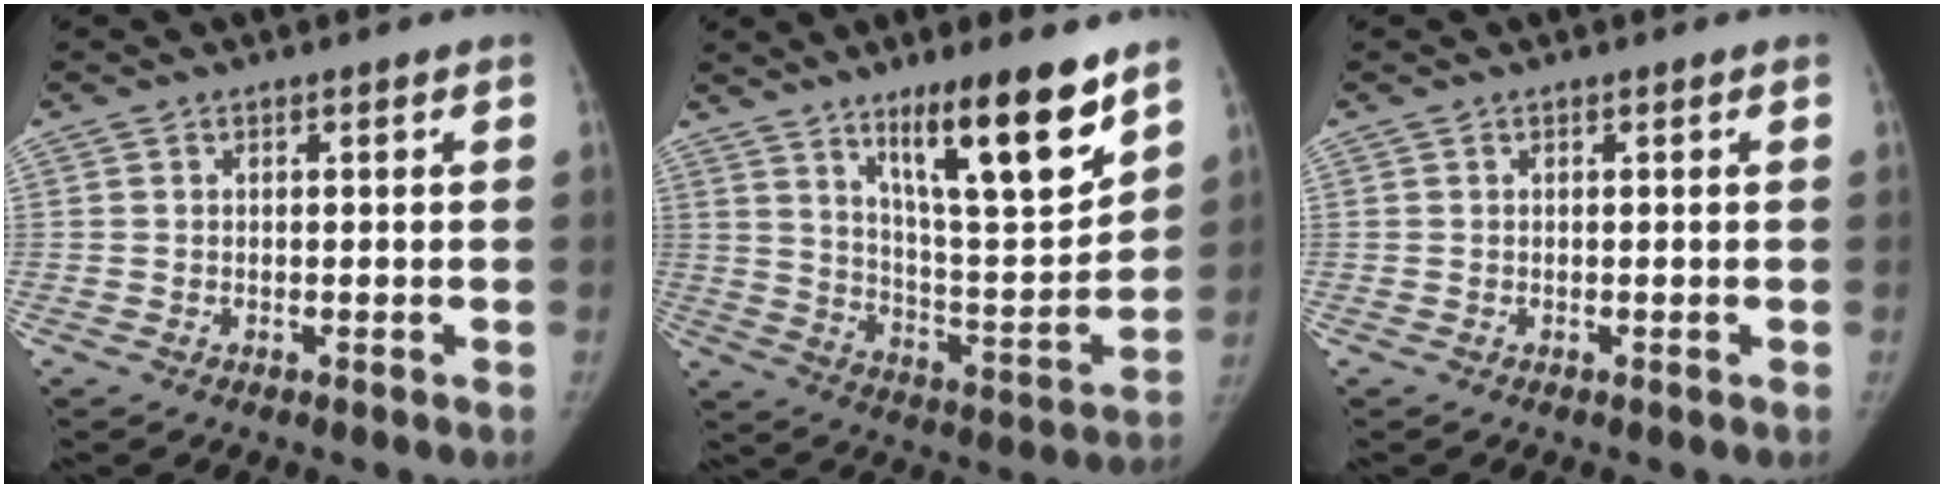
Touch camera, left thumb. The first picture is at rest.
{"total": 18.9, "force": [12.1, 3.5, 14.2], "torque": [-0.190, -0.083, 0.205]}
{"total": 0.0}